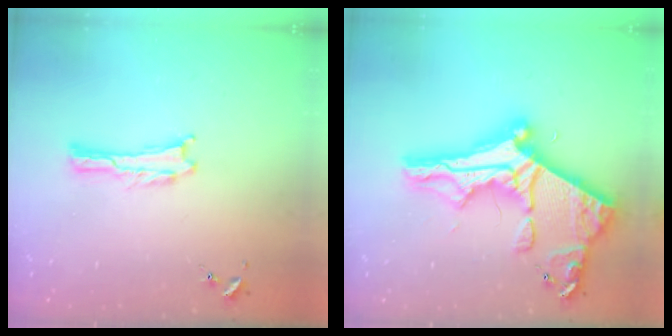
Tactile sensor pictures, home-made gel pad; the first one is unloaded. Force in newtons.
{"total": 14.3, "press": 14.3, "slide": 1.2}